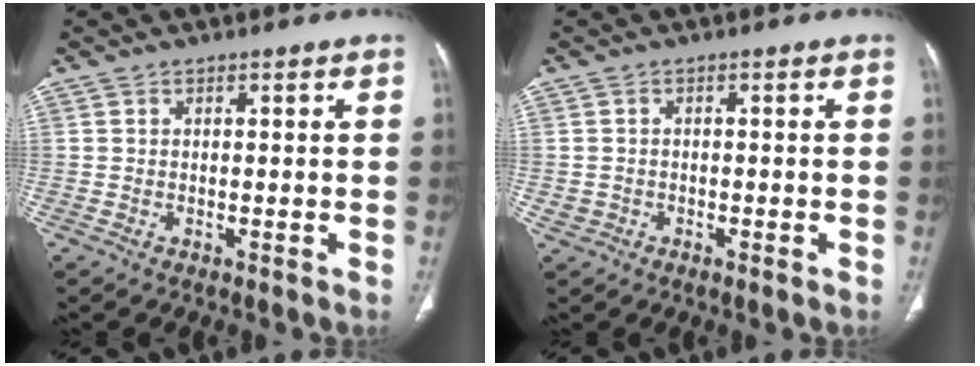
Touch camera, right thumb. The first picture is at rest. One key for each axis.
{"total": 1.8, "fx": -0.6, "fy": 1.5, "fz": 0.7, "tx": -0.010, "ty": 0.006, "tz": -0.008}